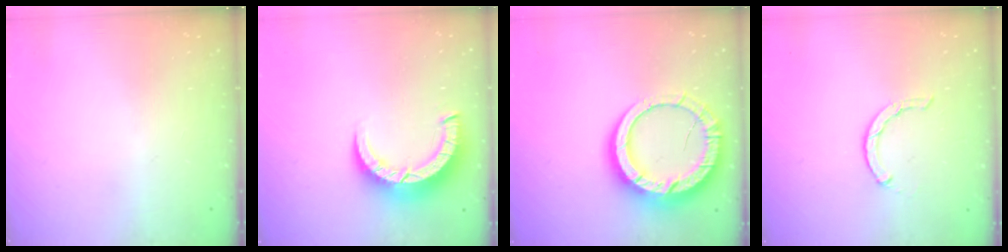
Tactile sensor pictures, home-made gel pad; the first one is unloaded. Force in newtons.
{"total": 6.7, "press": 6.7, "slide": 0.7}
{"total": 16.6, "press": 16.6, "slide": 1.6}
{"total": 1.2, "press": 1.2, "slide": 0.2}